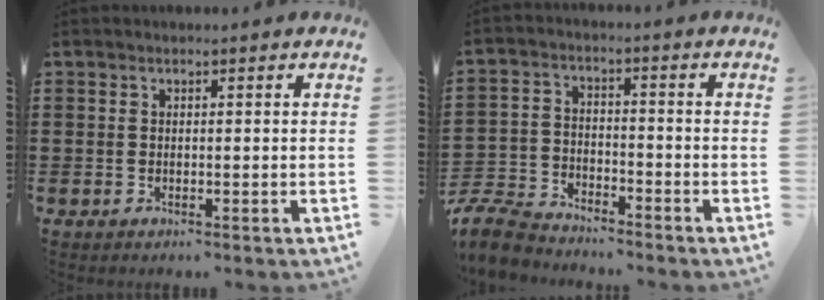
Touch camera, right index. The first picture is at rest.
{"total": 6.5, "force": [-6.2, 1.4, 1.2], "torque": [-0.049, 0.004, -0.128]}